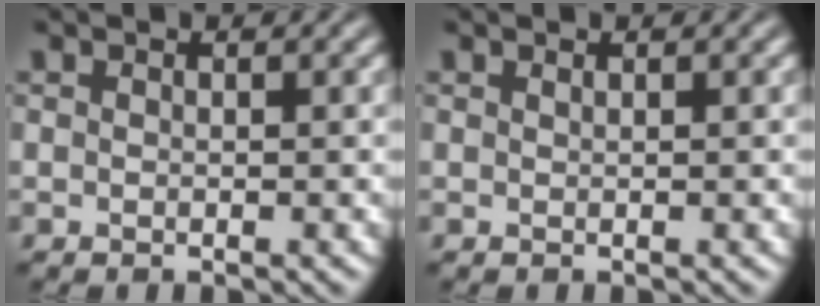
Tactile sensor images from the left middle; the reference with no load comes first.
{"total": 0.0}